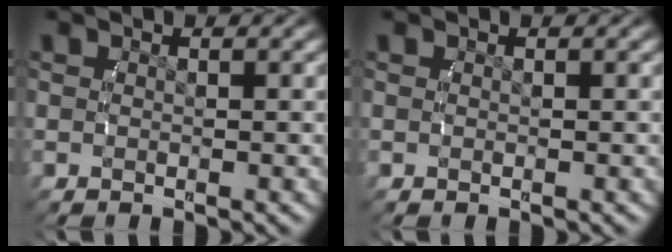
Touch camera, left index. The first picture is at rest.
{"total": 0.0}